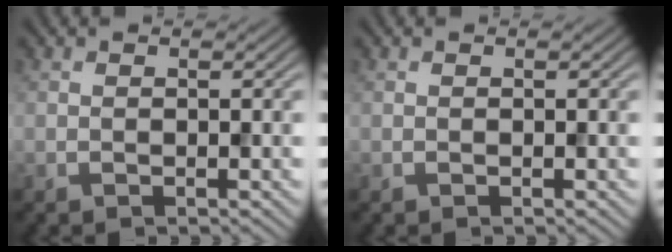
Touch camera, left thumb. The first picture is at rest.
{"total": 0.0}